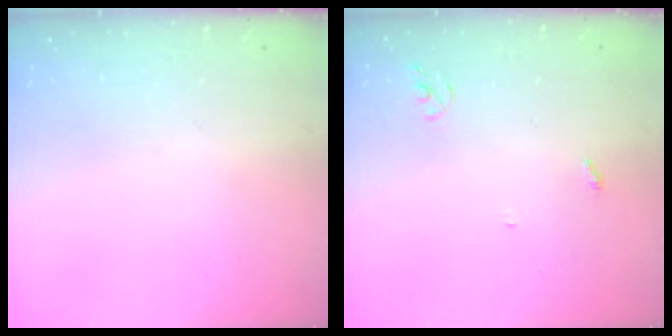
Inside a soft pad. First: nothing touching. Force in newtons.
{"total": 2.6, "press": 2.6, "slide": 0.2}